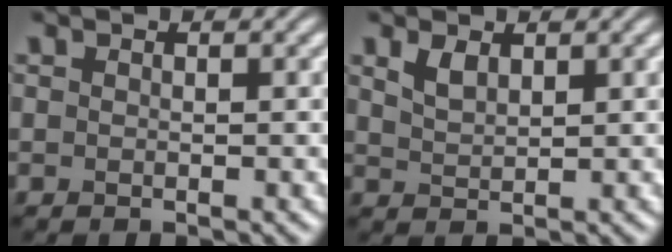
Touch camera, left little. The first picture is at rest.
{"total": 1.7, "force": [1.1, 0.8, 1.0], "torque": [-0.025, 0.000, 0.029]}